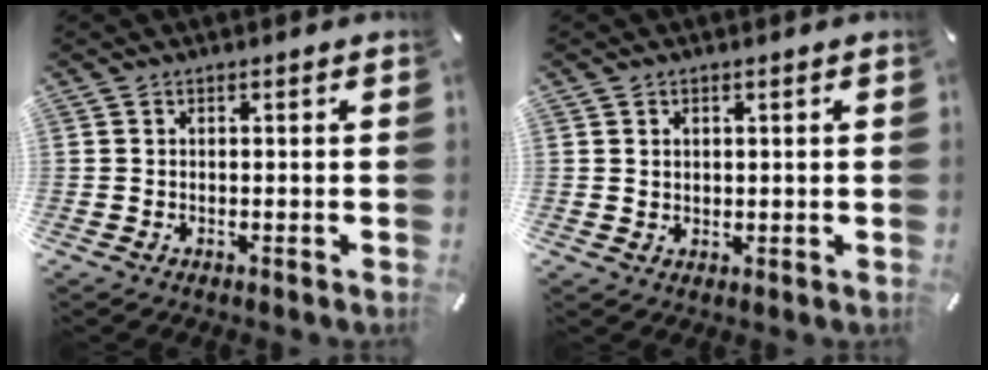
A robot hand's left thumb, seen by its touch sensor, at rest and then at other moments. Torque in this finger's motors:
{"motor_torque": [-0.15, -0.04, 0.08, 0.13, 0.00]}